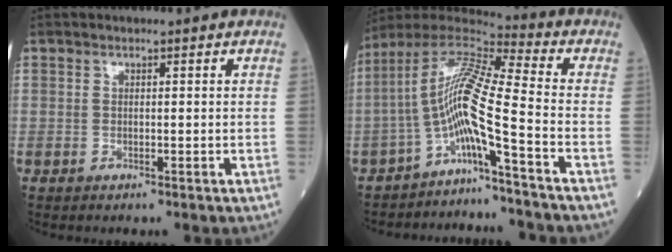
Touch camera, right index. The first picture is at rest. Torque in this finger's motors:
{"motor_torque": [0.33, -0.13, 0.78, 0.21]}